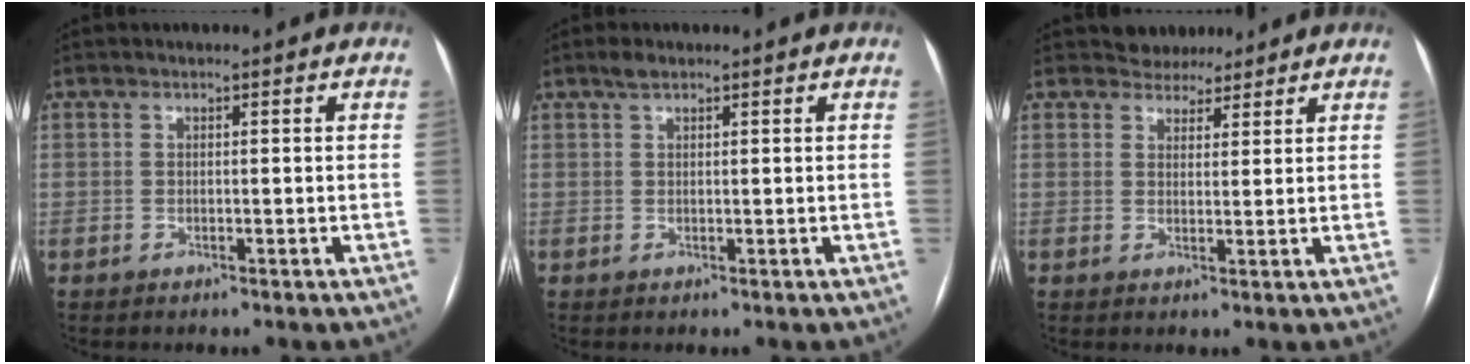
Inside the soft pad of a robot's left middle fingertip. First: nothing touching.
{"total": 1.4, "force": [1.1, 0.4, 0.7], "torque": [-0.020, 0.007, 0.022]}
{"total": 3.5, "force": [3.2, 1.5, 0.0], "torque": [-0.001, 0.004, 0.048]}